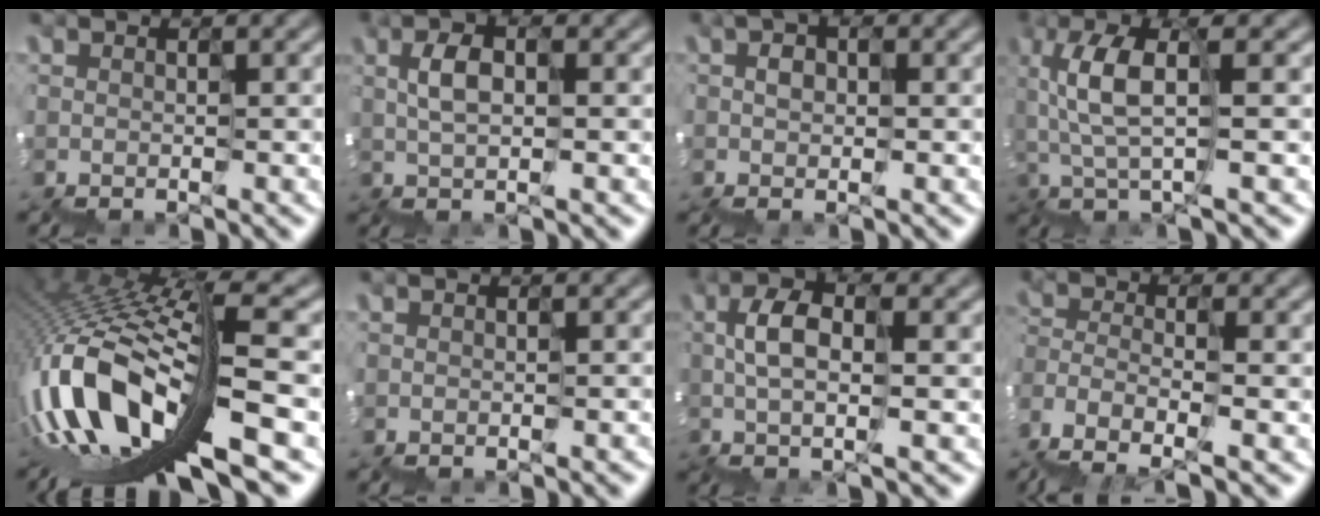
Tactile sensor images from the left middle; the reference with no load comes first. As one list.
[{"total": 1.1, "force": [0.6, 0.3, 0.8], "torque": [-0.028, 0.016, 0.007]}, {"total": 0.7, "force": [0.1, 0.7, 0.2], "torque": [0.002, 0.012, 0.001]}, {"total": 3.4, "force": [-0.5, 1.1, 3.2], "torque": [-0.091, 0.018, -0.025]}, {"total": 10.3, "force": [-4.2, 3.1, 8.9], "torque": [-0.204, 0.017, -0.067]}, {"total": 0.9, "force": [-0.7, 0.1, 0.5], "torque": [-0.001, -0.005, -0.004]}, {"total": 2.3, "force": [0.5, 0.9, 2.1], "torque": [-0.053, 0.020, 0.000]}, {"total": 3.4, "force": [-3.3, 0.7, 0.6], "torque": [-0.030, 0.009, -0.075]}]